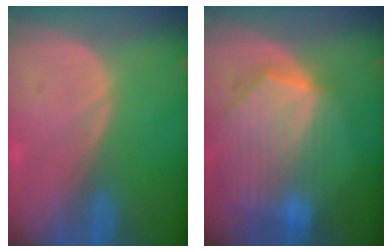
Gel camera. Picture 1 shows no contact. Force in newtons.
{"total": 10.2, "press": 9.0, "slide": 4.8}